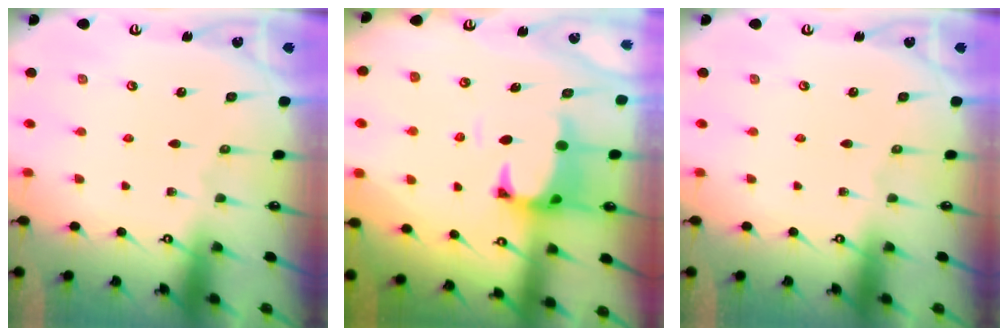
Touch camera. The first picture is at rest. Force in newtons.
{"total": 1.2, "press": 0.6, "slide": 1.1}
{"total": 0.0}